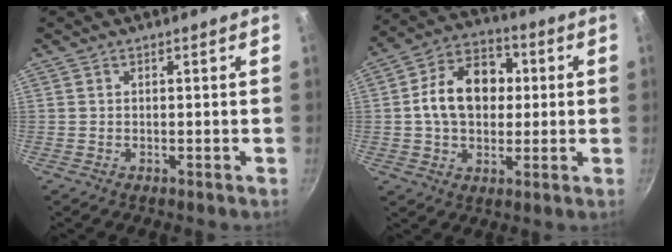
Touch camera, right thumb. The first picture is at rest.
{"total": 14.4, "force": [1.2, 10.6, 9.7], "torque": [-0.125, 0.023, 0.005]}